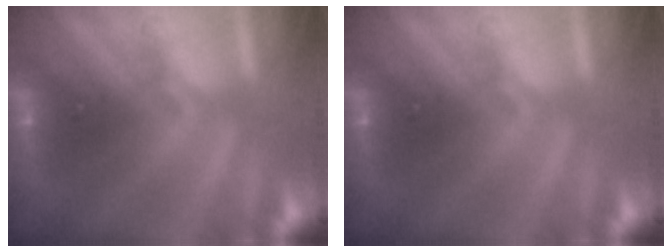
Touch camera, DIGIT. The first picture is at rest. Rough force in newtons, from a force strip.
{"total": 0.0}